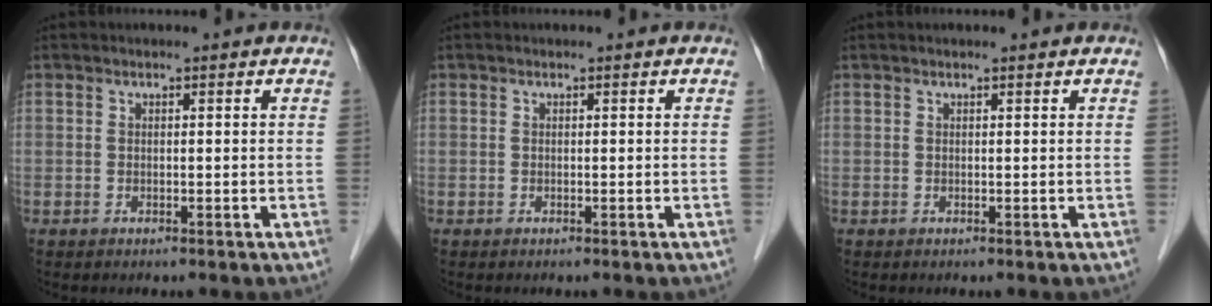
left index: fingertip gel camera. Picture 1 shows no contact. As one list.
[{"total": 0.0}, {"total": 1.1, "force": [1.0, 0.0, 0.6], "torque": [-0.007, 0.015, 0.016]}]